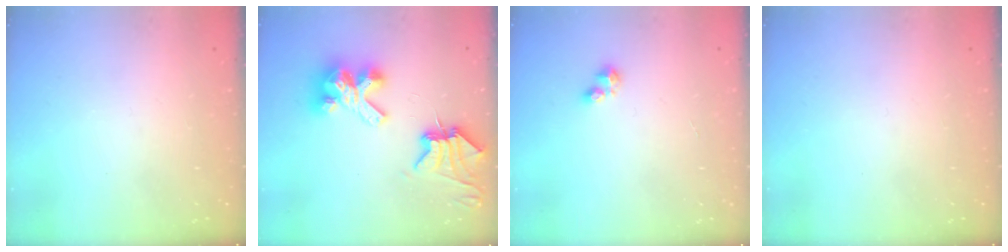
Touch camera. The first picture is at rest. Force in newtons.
{"total": 9.4, "press": 9.4, "slide": 1.2}
{"total": 2.6, "press": 2.5, "slide": 0.3}
{"total": 0.0}